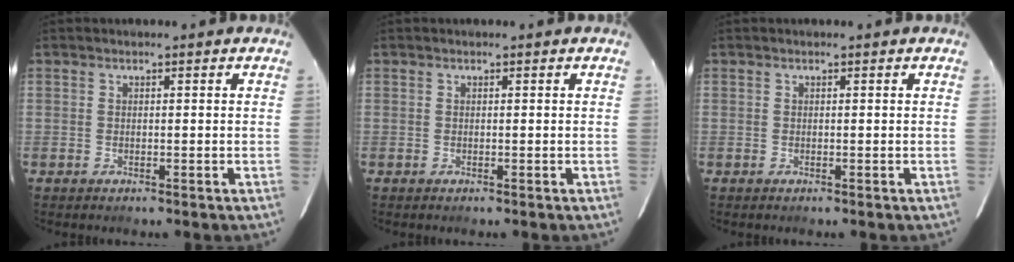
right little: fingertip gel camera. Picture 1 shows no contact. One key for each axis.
{"total": 0.0}
{"total": 0.0}